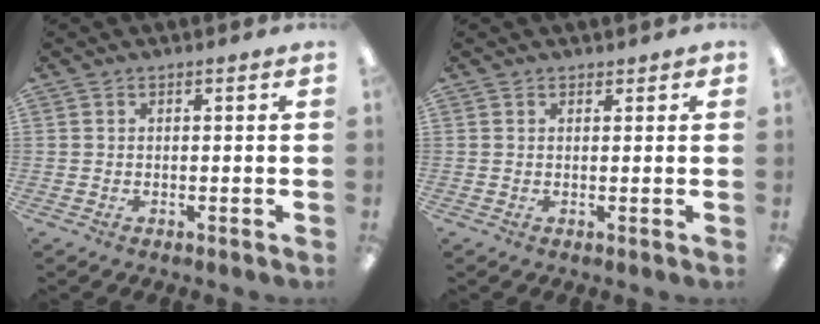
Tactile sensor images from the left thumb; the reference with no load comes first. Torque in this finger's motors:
{"motor_torque": [-0.06, 0.12, -0.34, 0.00, -0.01]}